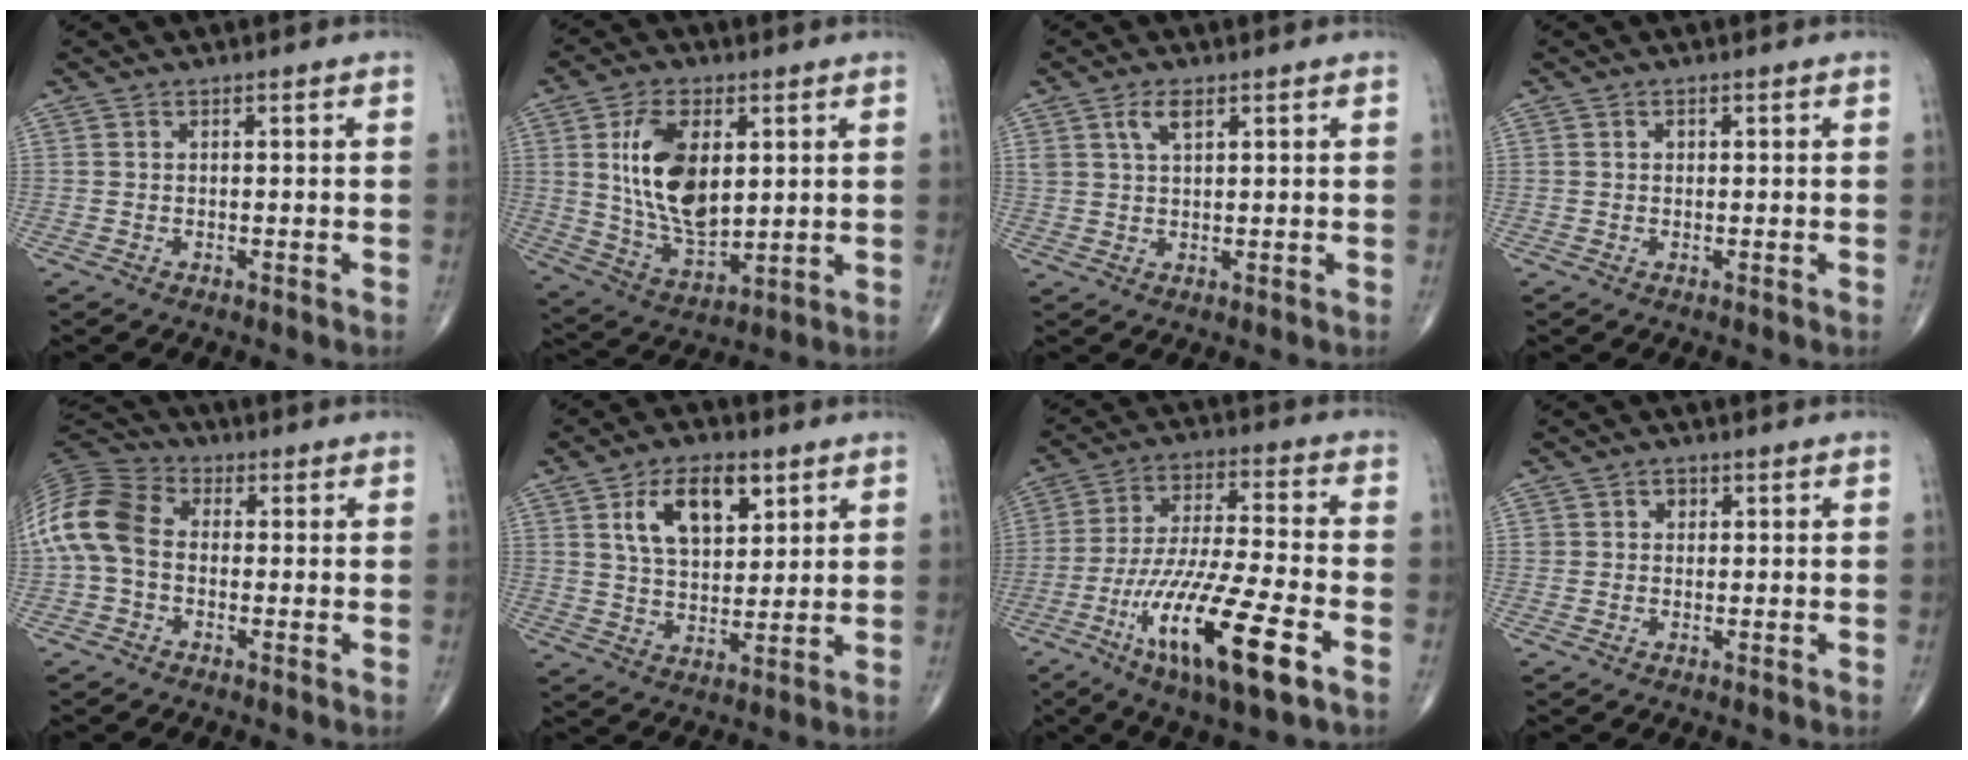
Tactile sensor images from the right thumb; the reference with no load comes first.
{"total": 15.4, "force": [3.2, 8.4, 12.5], "torque": [-0.220, -0.019, 0.070]}
{"total": 3.6, "force": [1.9, 1.6, 2.6], "torque": [-0.047, -0.003, 0.040]}
{"total": 0.8, "force": [0.2, 0.6, 0.4], "torque": [-0.004, 0.000, 0.003]}
{"total": 12.5, "force": [-0.5, 8.8, 8.8], "torque": [-0.183, 0.030, -0.023]}
{"total": 12.1, "force": [5.2, 6.7, 8.6], "torque": [-0.122, -0.016, 0.095]}
{"total": 19.6, "force": [-8.5, 3.9, 17.3], "torque": [-0.349, 0.011, -0.147]}
{"total": 2.0, "force": [0.6, 1.8, 0.7], "torque": [0.003, 0.001, 0.004]}